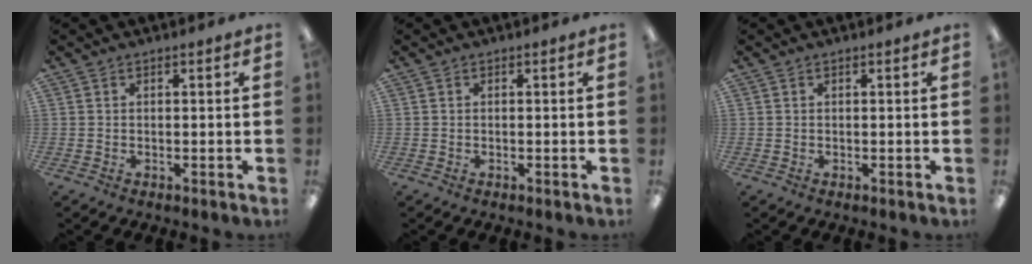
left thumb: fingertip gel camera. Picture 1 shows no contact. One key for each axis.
{"total": 0.0}
{"total": 0.0}